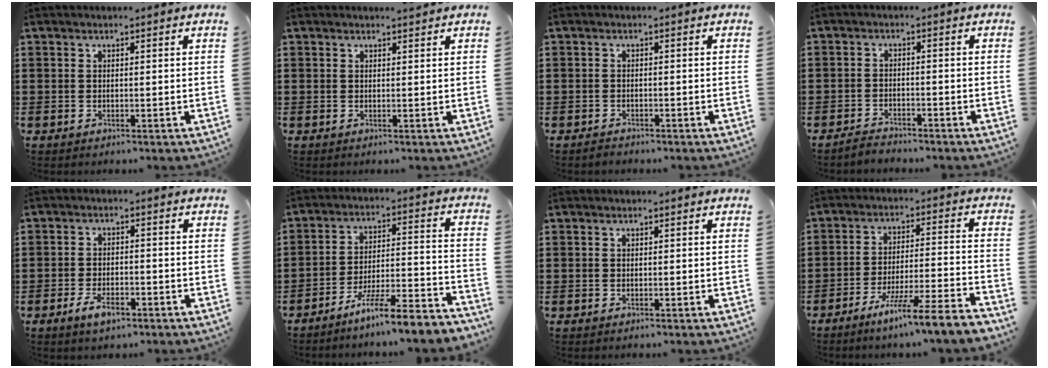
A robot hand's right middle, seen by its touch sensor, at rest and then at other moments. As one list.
[{"total": 0.5, "force": [0.5, 0.2, 0.1], "torque": [-0.004, 0.000, 0.009]}, {"total": 0.9, "force": [-0.9, 0.2, 0.0], "torque": [-0.002, 0.002, -0.019]}, {"total": 2.6, "force": [-2.6, 0.5, -0.3], "torque": [-0.002, 0.004, -0.058]}, {"total": 3.9, "force": [-2.3, 1.6, 2.7], "torque": [-0.051, 0.004, -0.044]}, {"total": 8.0, "force": [-7.1, -0.5, 3.6], "torque": [-0.057, -0.003, -0.137]}, {"total": 0.0}, {"total": 8.2, "force": [-6.9, -0.9, 4.3], "torque": [-0.070, -0.009, -0.134]}]